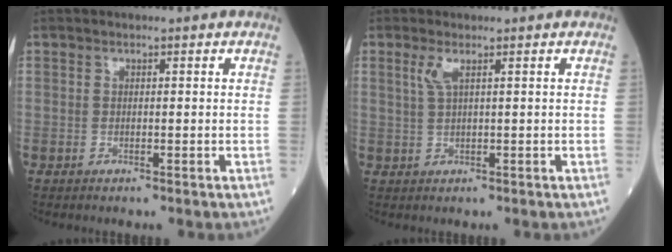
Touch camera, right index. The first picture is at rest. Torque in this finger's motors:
{"motor_torque": [0.39, 0.26, 0.22, 0.06]}